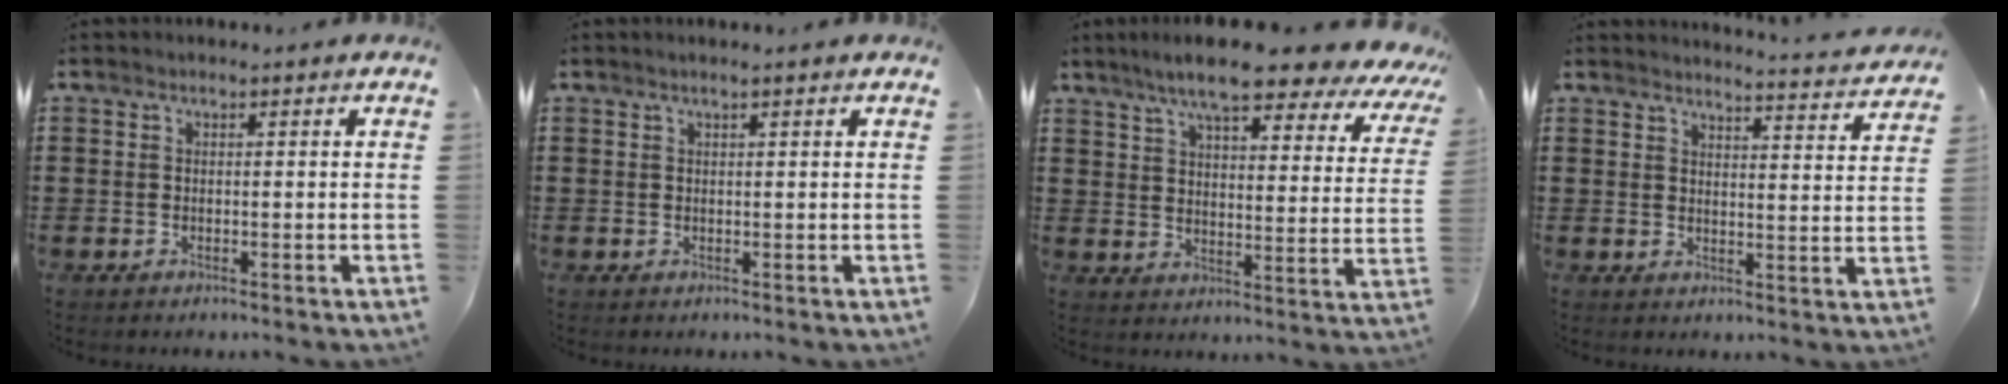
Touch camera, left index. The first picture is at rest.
{"total": 0.8, "force": [0.5, -0.1, 0.6], "torque": [-0.010, 0.000, 0.010]}
{"total": 9.6, "force": [8.1, 1.0, 5.1], "torque": [-0.113, -0.038, 0.137]}
{"total": 3.3, "force": [3.3, -0.5, 0.4], "torque": [-0.014, -0.029, 0.053]}